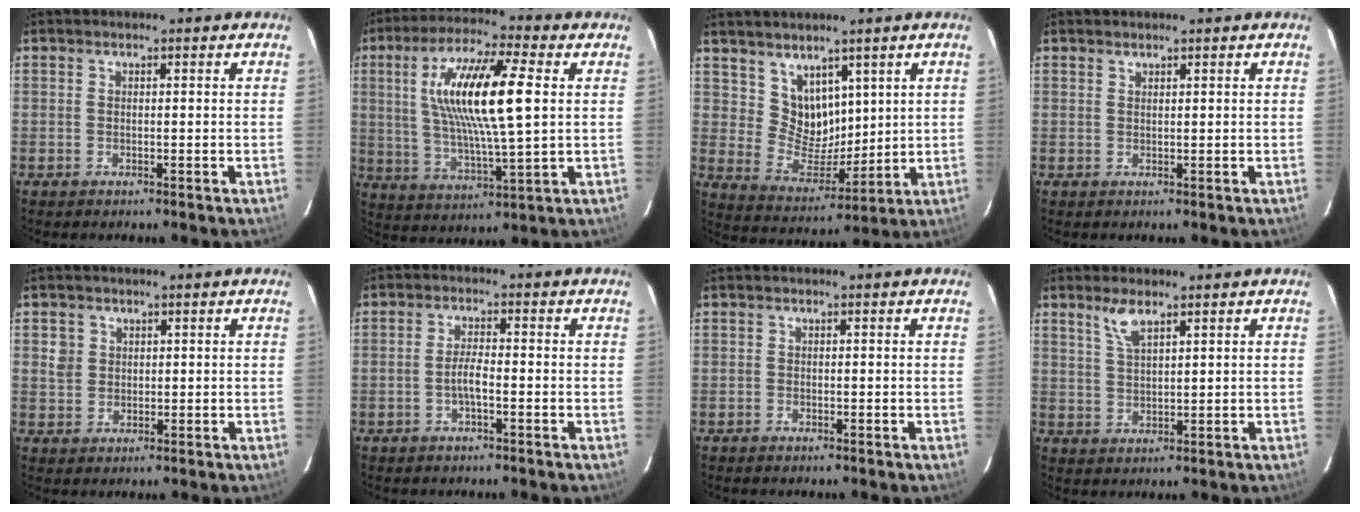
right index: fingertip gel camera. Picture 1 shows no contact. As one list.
[{"total": 17.6, "force": [3.6, 3.7, 16.8], "torque": [-0.315, 0.009, 0.066]}, {"total": 8.4, "force": [5.0, 6.1, 3.0], "torque": [-0.048, -0.002, 0.109]}, {"total": 0.6, "force": [0.6, 0.1, 0.1], "torque": [-0.002, 0.002, 0.012]}, {"total": 3.1, "force": [0.9, 2.9, 0.8], "torque": [-0.010, 0.011, 0.019]}, {"total": 2.8, "force": [-1.2, 0.4, 2.5], "torque": [-0.050, 0.003, -0.023]}, {"total": 0.0}, {"total": 4.1, "force": [2.8, 1.1, 2.8], "torque": [-0.055, 0.002, 0.058]}]